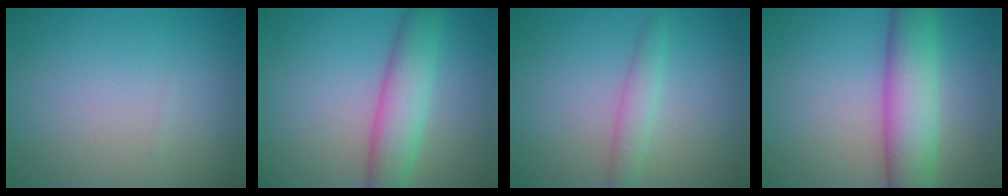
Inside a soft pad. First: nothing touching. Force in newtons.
{"total": 5.2, "press": 5.2, "slide": 0.1}
{"total": 2.0, "press": 2.0, "slide": 0.0}
{"total": 7.3, "press": 7.2, "slide": 0.5}